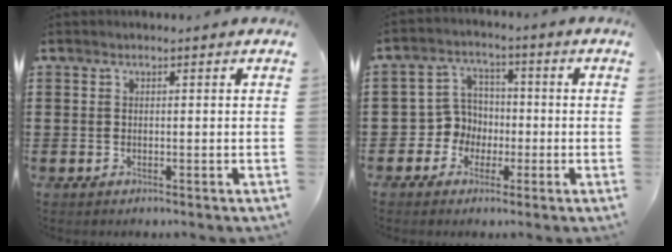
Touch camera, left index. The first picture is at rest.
{"total": 5.5, "force": [-1.4, 5.3, 0.9], "torque": [-0.044, 0.009, -0.030]}